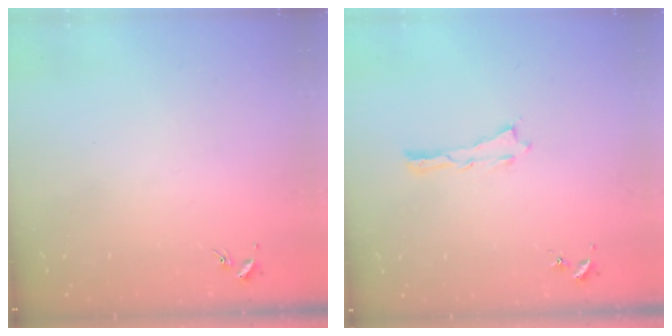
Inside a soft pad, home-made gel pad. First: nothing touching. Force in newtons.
{"total": 0.0}